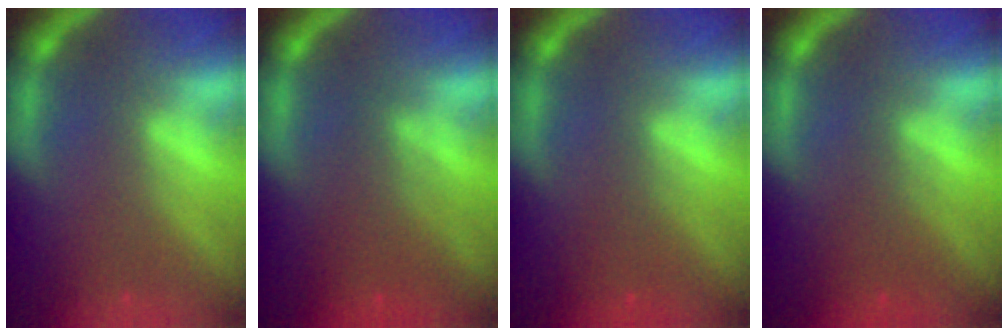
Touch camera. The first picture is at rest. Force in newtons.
{"total": 4.1}
{"total": 2.0}
{"total": 2.5}